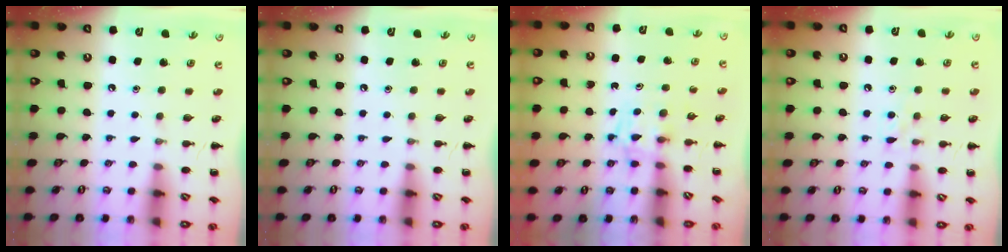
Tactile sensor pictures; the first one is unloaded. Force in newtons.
{"total": 0.0}
{"total": 3.1, "press": 2.8, "slide": 1.3}
{"total": 5.6, "press": 5.4, "slide": 1.4}